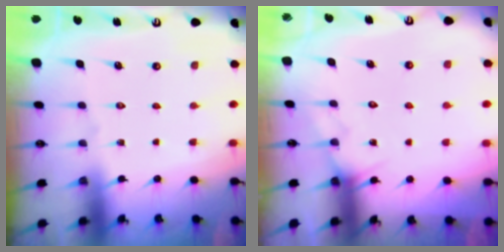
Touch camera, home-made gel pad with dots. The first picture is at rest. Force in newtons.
{"total": 5.4, "press": 5.3, "slide": 0.5}